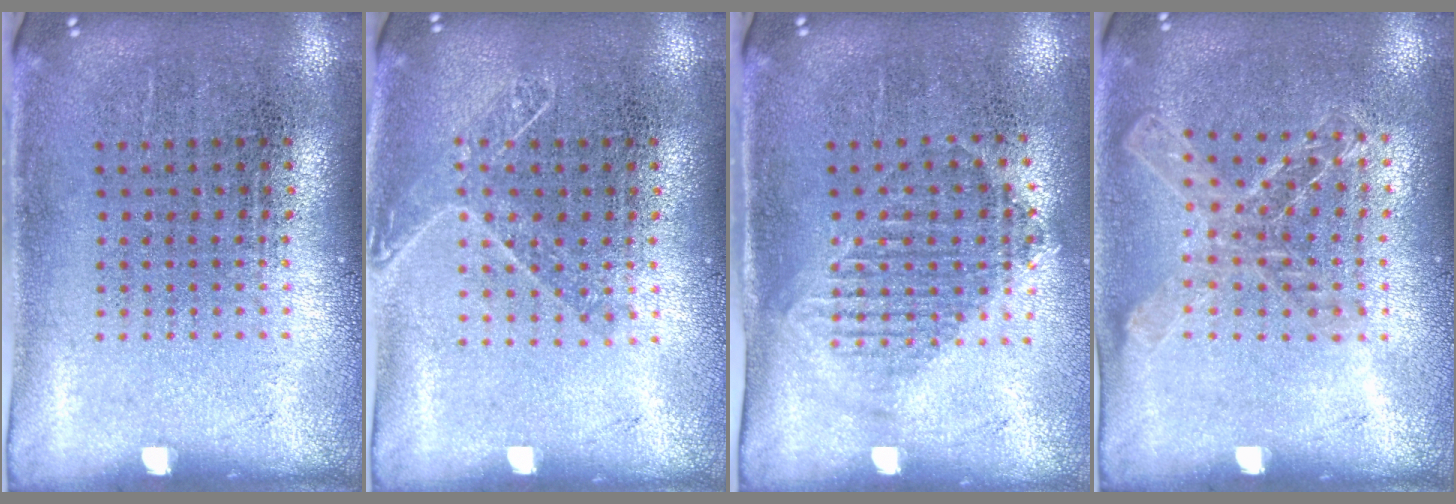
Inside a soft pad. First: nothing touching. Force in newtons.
{"total": 1.2, "press": 1.0, "slide": 0.6}
{"total": 1.2, "press": 1.1, "slide": 0.5}
{"total": 1.2, "press": 1.2, "slide": 0.1}